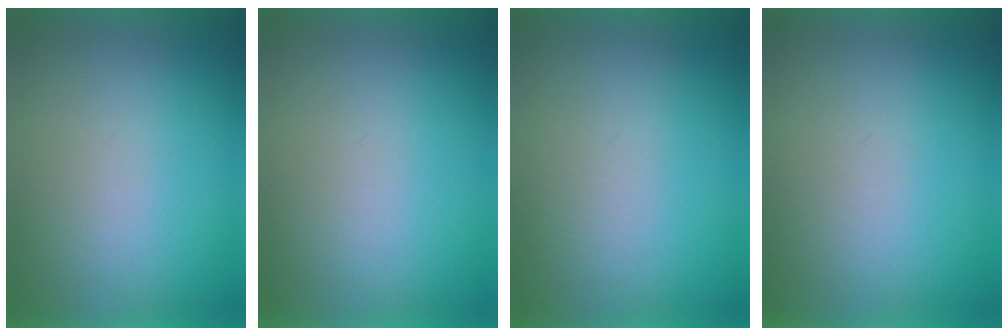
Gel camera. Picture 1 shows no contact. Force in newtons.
{"total": 0.0}
{"total": 3.2}
{"total": 1.3}